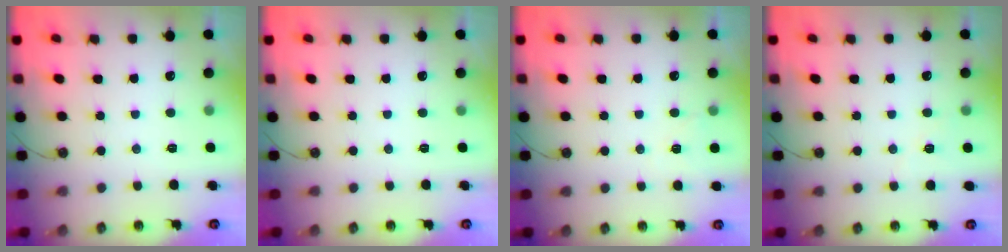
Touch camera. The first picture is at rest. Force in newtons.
{"total": 0.0}
{"total": 4.8, "press": 4.7, "slide": 0.6}
{"total": 5.3, "press": 5.0, "slide": 1.7}